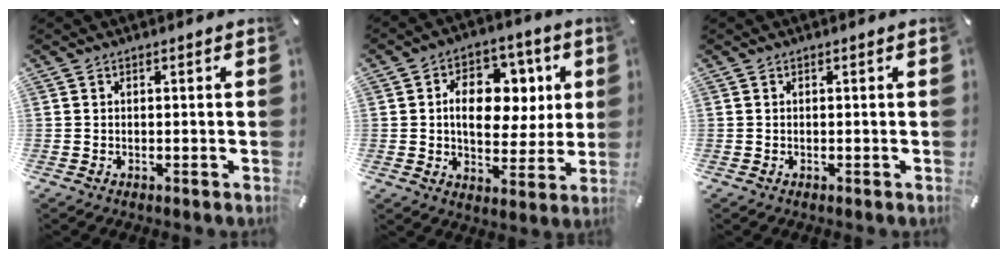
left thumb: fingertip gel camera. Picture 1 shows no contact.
{"total": 13.2, "force": [2.3, 9.7, 8.7], "torque": [-0.119, 0.002, 0.042]}
{"total": 0.0}